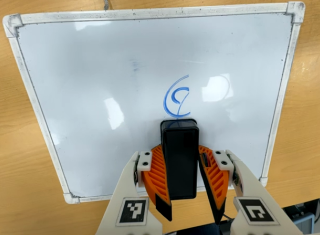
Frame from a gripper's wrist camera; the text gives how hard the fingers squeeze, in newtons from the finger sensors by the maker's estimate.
{"total": 9.5, "left": 9.7, "right": 9.3}